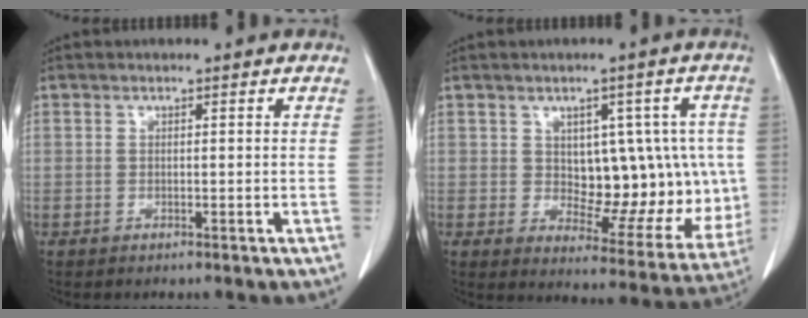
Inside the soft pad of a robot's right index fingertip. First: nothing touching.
{"total": 12.9, "force": [1.2, 7.1, 10.8], "torque": [-0.116, 0.016, 0.035]}